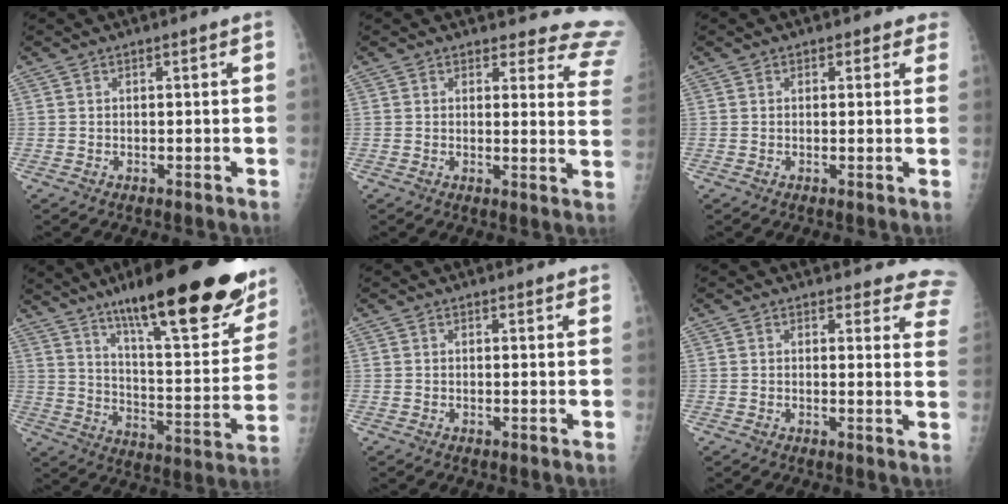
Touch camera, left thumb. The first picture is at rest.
{"total": 13.1, "force": [12.6, 3.5, 0.7], "torque": [0.053, -0.120, 0.093]}
{"total": 2.5, "force": [1.7, 1.8, 0.4], "torque": [0.027, -0.004, 0.007]}
{"total": 30.0, "force": [19.3, 7.3, 21.8], "torque": [-0.282, -0.068, 0.290]}
{"total": 1.5, "force": [1.4, 0.4, 0.4], "torque": [0.000, -0.004, 0.016]}
{"total": 11.2, "force": [10.4, 3.8, 1.7], "torque": [0.041, -0.070, 0.075]}